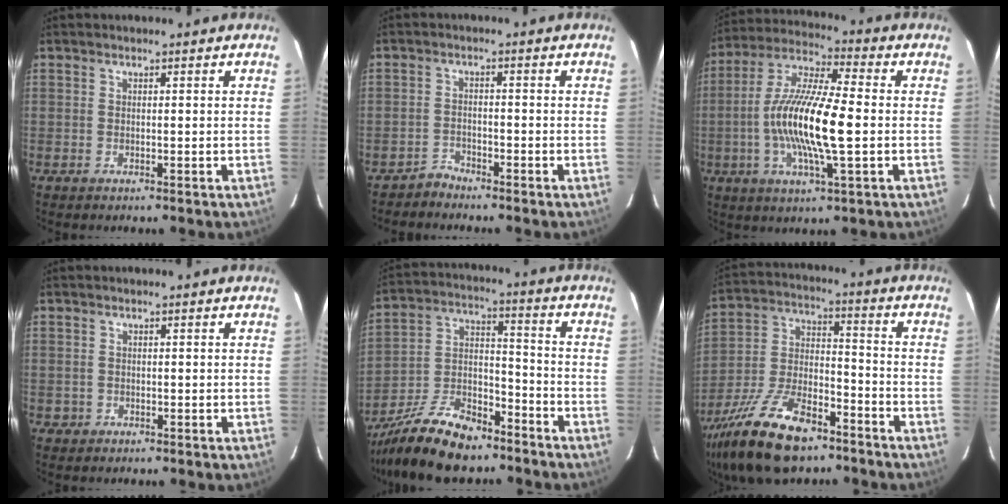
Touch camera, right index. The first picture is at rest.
{"total": 2.3, "force": [-2.2, 0.6, -0.4], "torque": [0.007, 0.005, -0.044]}
{"total": 16.2, "force": [-2.0, 3.0, 15.8], "torque": [-0.307, 0.000, -0.046]}
{"total": 1.2, "force": [-0.4, 1.1, 0.0], "torque": [0.000, 0.005, -0.002]}
{"total": 18.1, "force": [-13.6, 7.3, 9.4], "torque": [-0.204, 0.000, -0.238]}
{"total": 21.2, "force": [-14.6, 8.8, 12.5], "torque": [-0.262, -0.013, -0.255]}